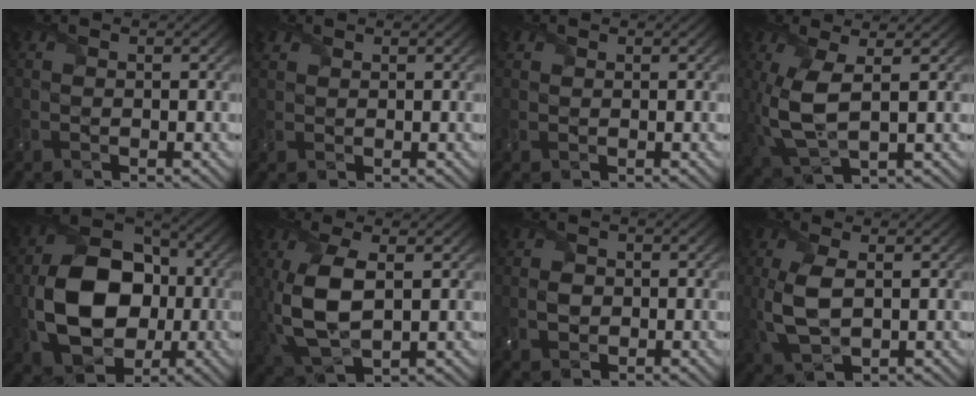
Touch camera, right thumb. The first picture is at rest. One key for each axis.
{"total": 1.4, "fx": 1.1, "fy": 0.9, "fz": 0.3, "tx": -0.014, "ty": 0.006, "tz": 0.025}
{"total": 1.2, "fx": 0.8, "fy": 0.9, "fz": 0.2, "tx": -0.009, "ty": 0.005, "tz": 0.016}
{"total": 7.8, "fx": 0.7, "fy": 3.1, "fz": 7.1, "tx": -0.174, "ty": -0.003, "tz": 0.014}
{"total": 13.7, "fx": -1.5, "fy": 10.0, "fz": 9.2, "tx": -0.173, "ty": -0.003, "tz": -0.028}
{"total": 9.0, "fx": 0.5, "fy": 4.2, "fz": 7.9, "tx": -0.190, "ty": -0.004, "tz": 0.014}
{"total": 2.0, "fx": -0.1, "fy": 1.7, "fz": 1.0, "tx": -0.026, "ty": -0.004, "tz": -0.005}
{"total": 6.1, "fx": 0.3, "fy": 3.1, "fz": 5.2, "tx": -0.137, "ty": -0.004, "tz": 0.009}